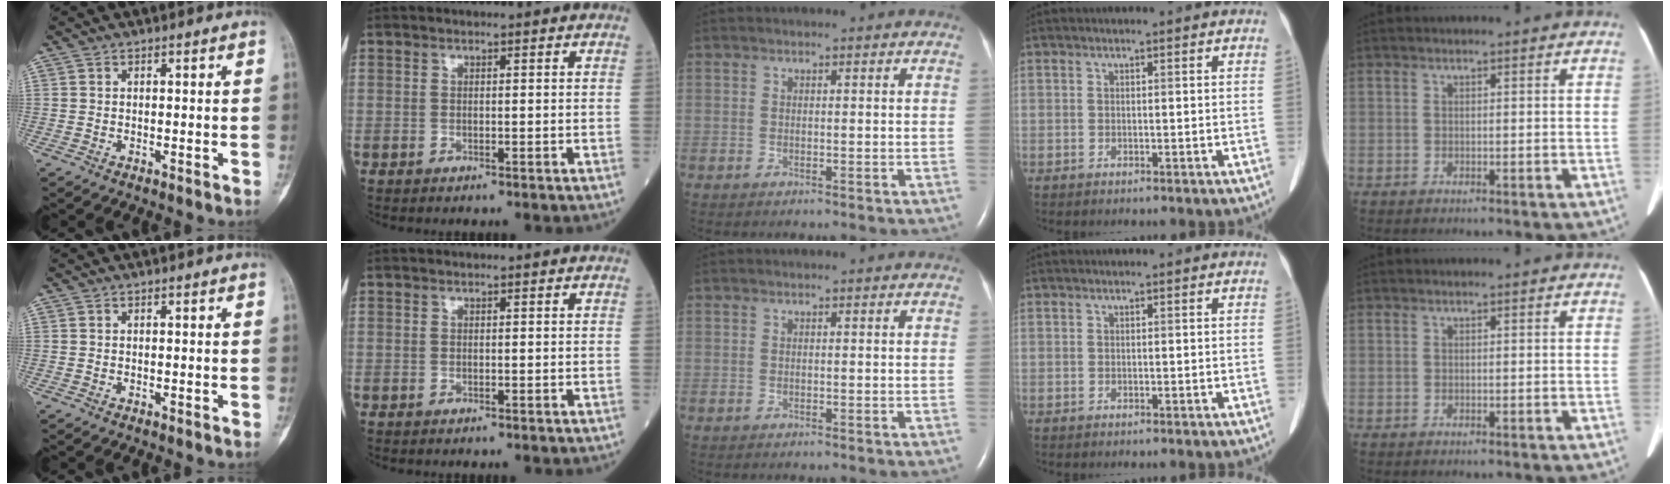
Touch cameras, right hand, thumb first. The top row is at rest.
{}